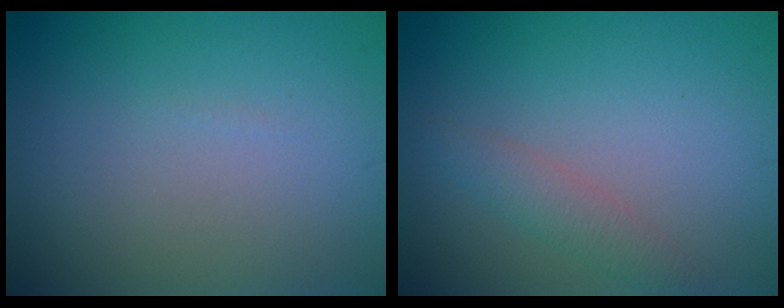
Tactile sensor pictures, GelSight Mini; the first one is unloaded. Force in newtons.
{"total": 1.8, "press": 1.8, "slide": 0.1}